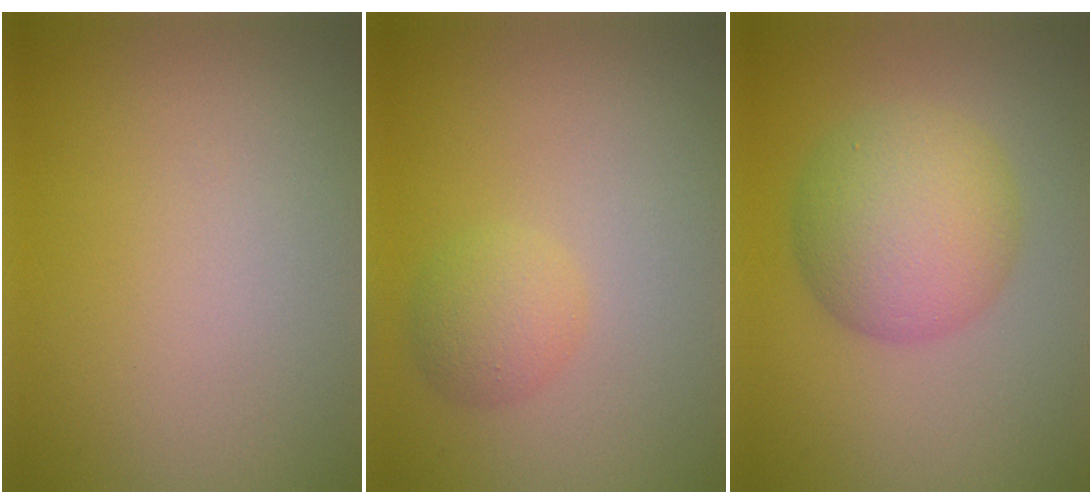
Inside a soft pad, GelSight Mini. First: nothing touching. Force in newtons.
{"total": 2.4, "press": 2.4, "slide": 0.1}
{"total": 6.9, "press": 6.9, "slide": 0.1}